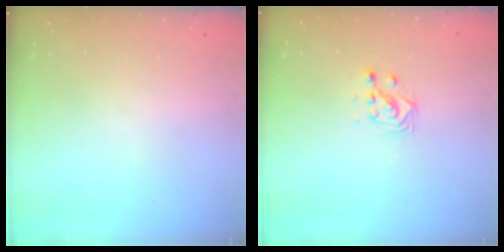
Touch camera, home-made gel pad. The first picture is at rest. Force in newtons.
{"total": 3.6, "press": 3.6, "slide": 0.1}